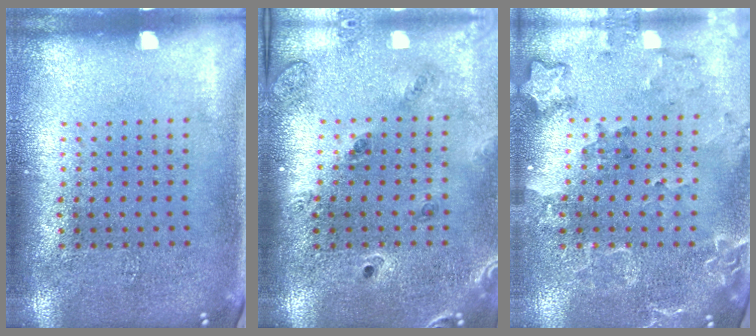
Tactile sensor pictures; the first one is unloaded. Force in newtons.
{"total": 1.4, "press": 1.4, "slide": 0.3}
{"total": 2.0, "press": 1.9, "slide": 0.7}